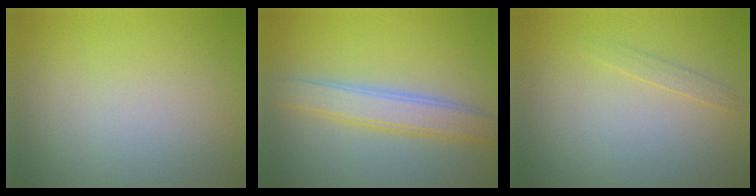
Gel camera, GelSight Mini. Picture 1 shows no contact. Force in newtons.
{"total": 3.8, "press": 3.8, "slide": 0.2}
{"total": 0.9, "press": 0.9, "slide": 0.0}